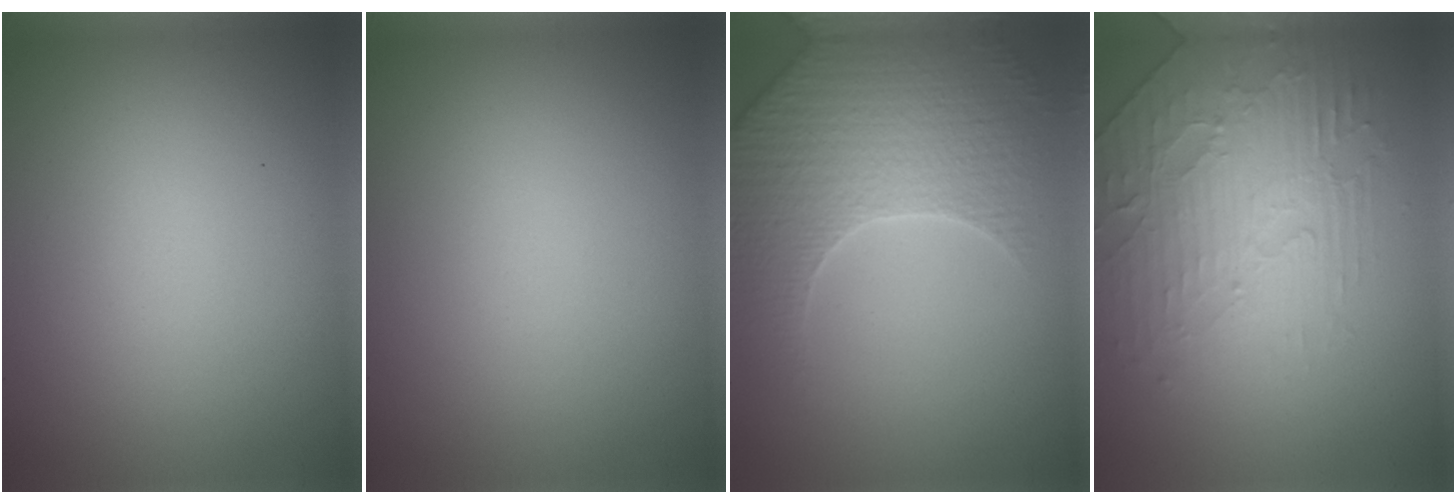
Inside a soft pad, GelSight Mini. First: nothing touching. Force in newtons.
{"total": 0.0}
{"total": 5.1, "press": 4.9, "slide": 1.6}
{"total": 4.1, "press": 3.7, "slide": 1.8}